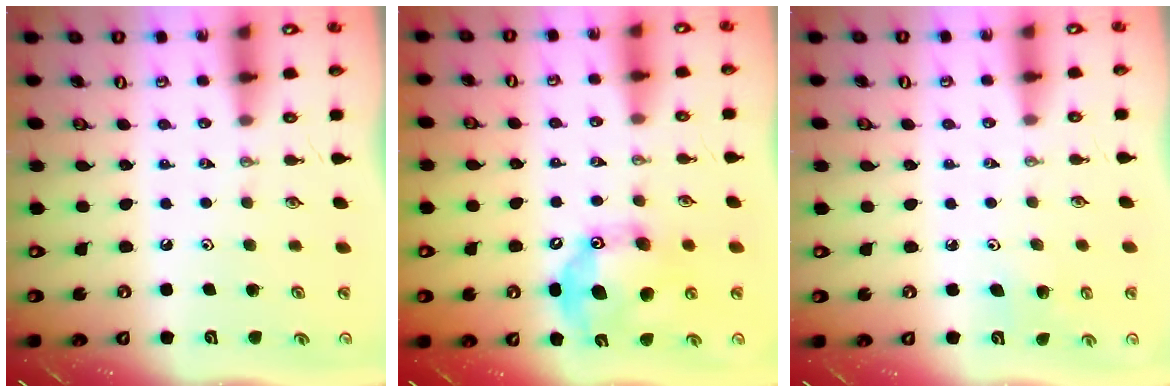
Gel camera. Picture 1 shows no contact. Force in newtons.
{"total": 16.4, "press": 16.4, "slide": 0.3}
{"total": 4.1, "press": 4.1, "slide": 0.3}